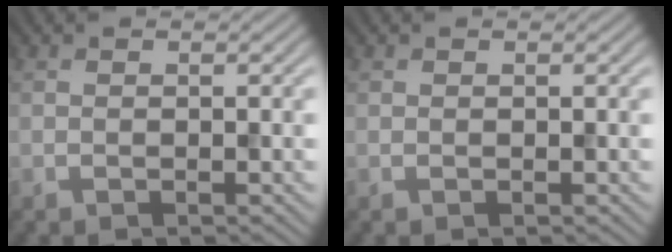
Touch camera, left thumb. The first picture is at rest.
{"total": 0.0}